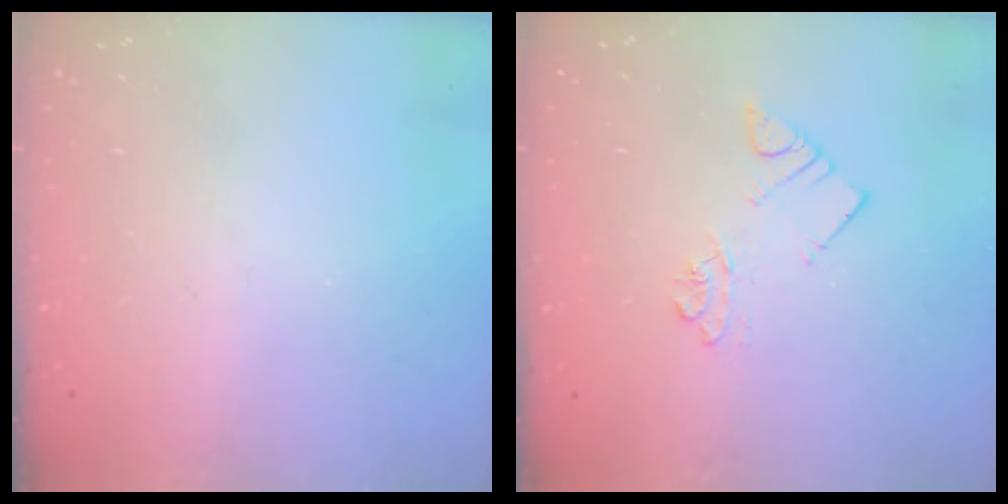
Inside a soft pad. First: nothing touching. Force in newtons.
{"total": 4.2, "press": 4.1, "slide": 0.6}